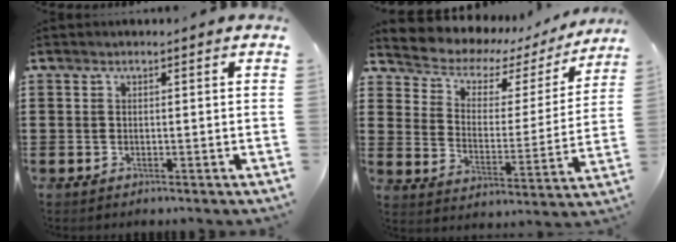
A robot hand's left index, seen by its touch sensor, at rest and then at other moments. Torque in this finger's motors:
{"motor_torque": [2.14, 0.00, -0.03, -0.07]}